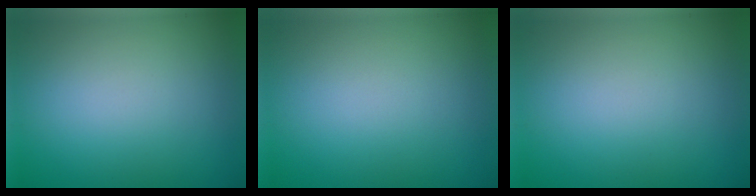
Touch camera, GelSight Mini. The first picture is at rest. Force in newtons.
{"total": 0.0}
{"total": 0.0}